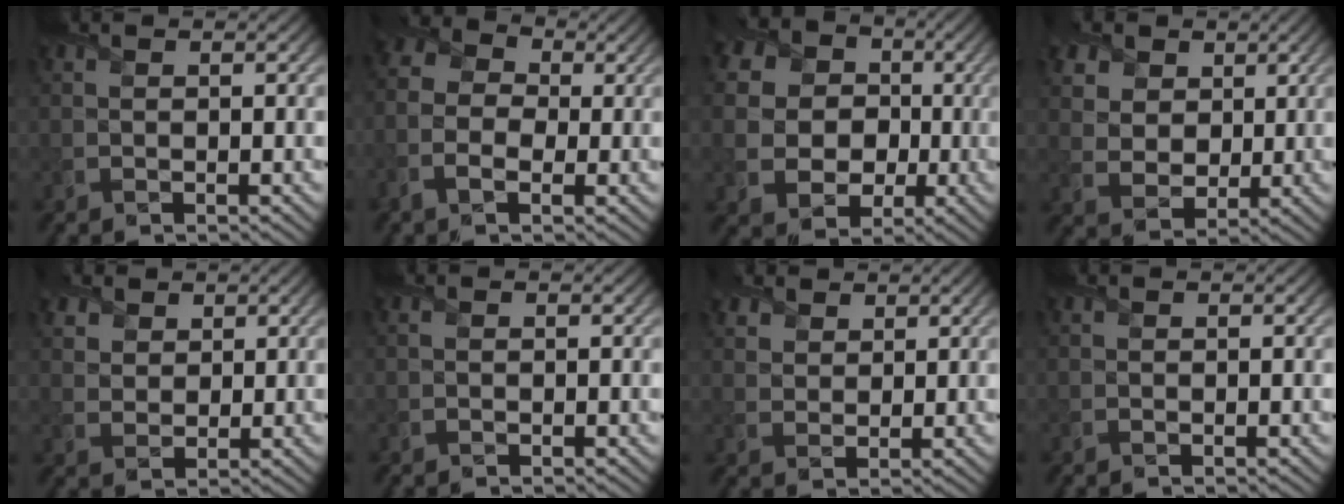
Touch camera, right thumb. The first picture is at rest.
{"total": 6.3, "force": [-1.8, 4.4, 4.1], "torque": [-0.097, -0.004, -0.041]}
{"total": 15.2, "force": [2.4, 13.4, 6.7], "torque": [-0.222, 0.018, 0.030]}
{"total": 9.5, "force": [4.8, 7.2, 3.9], "torque": [-0.145, 0.006, 0.091]}
{"total": 4.1, "force": [2.5, 2.9, 1.4], "torque": [-0.054, -0.006, 0.054]}
{"total": 0.5, "force": [-0.1, 0.3, 0.4], "torque": [-0.011, 0.001, 0.000]}
{"total": 3.3, "force": [2.3, 2.1, 1.1], "torque": [-0.038, 0.000, 0.048]}
{"total": 0.0}